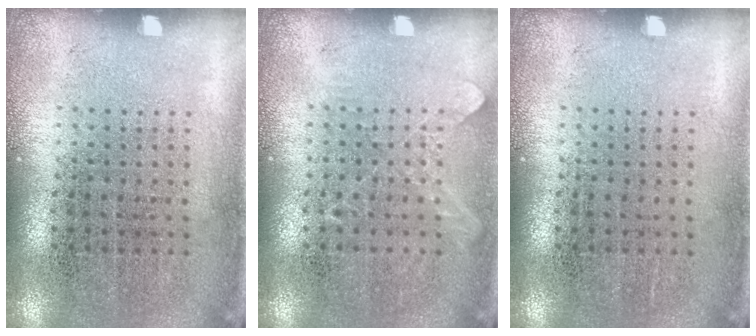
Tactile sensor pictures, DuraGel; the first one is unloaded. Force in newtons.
{"total": 0.8, "press": 0.8, "slide": 0.2}
{"total": 0.0}